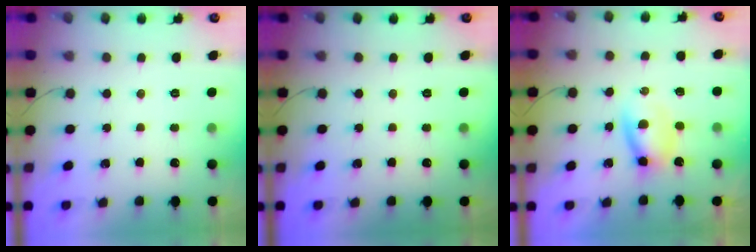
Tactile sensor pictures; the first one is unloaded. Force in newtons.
{"total": 0.0}
{"total": 4.1, "press": 4.1, "slide": 0.8}